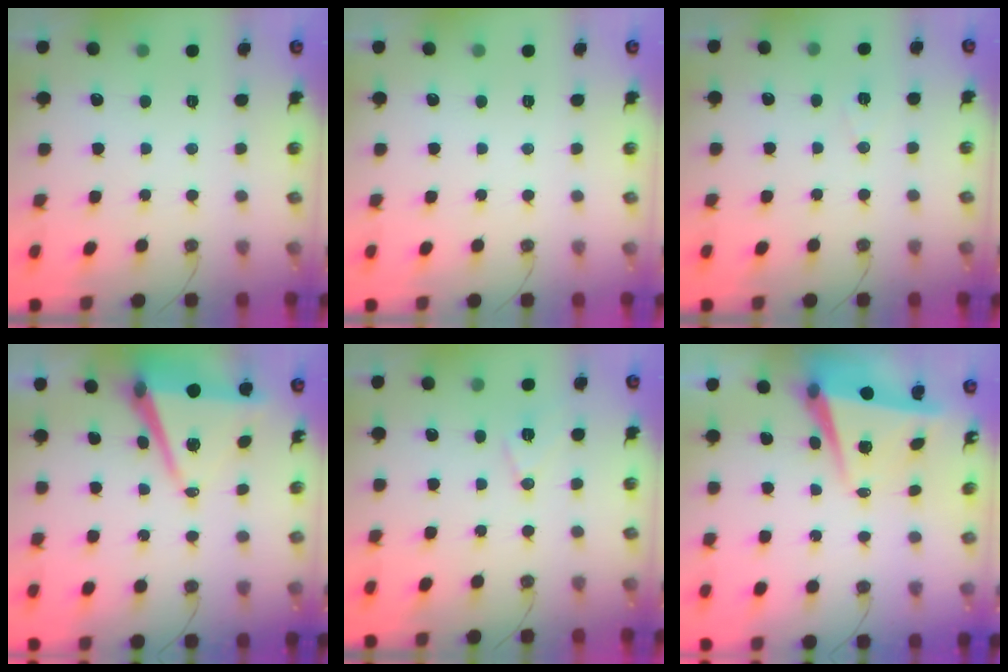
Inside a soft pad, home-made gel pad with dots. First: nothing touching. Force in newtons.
{"total": 0.0}
{"total": 7.2, "press": 5.7, "slide": 4.3}
{"total": 10.2, "press": 9.4, "slide": 4.1}
{"total": 8.6, "press": 7.8, "slide": 3.6}
{"total": 6.6, "press": 6.4, "slide": 1.3}